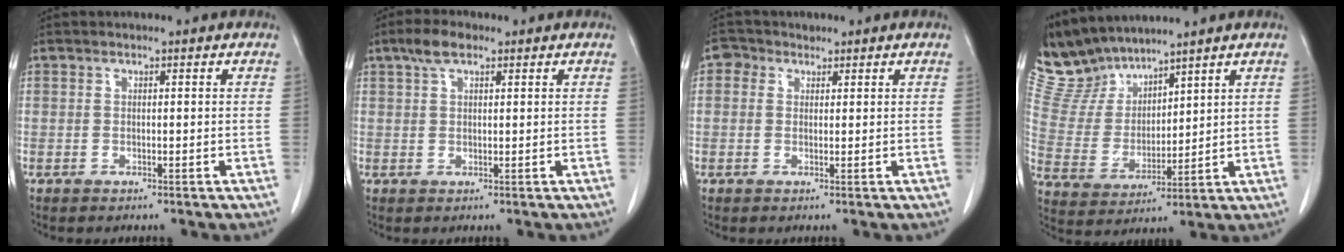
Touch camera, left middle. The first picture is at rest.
{"total": 3.5, "force": [2.2, 1.4, 2.4], "torque": [-0.052, 0.012, 0.042]}
{"total": 2.3, "force": [1.1, 2.0, 0.6], "torque": [-0.009, 0.011, 0.014]}
{"total": 8.6, "force": [8.4, 1.7, 0.4], "torque": [-0.032, 0.009, 0.192]}